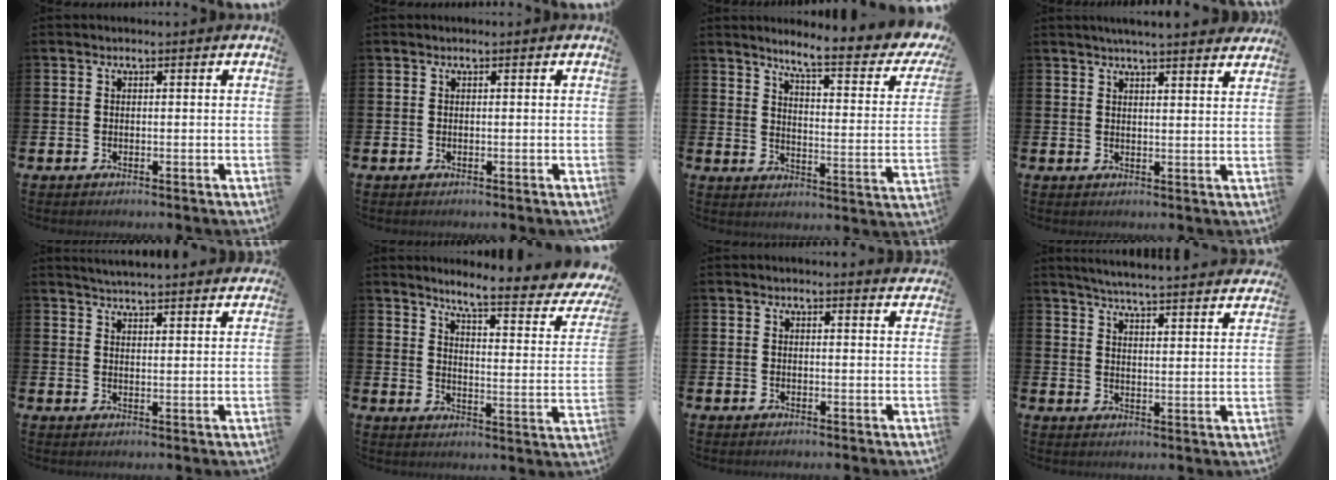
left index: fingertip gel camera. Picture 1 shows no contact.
{"total": 0.0}
{"total": 6.4, "force": [5.1, 0.9, 3.7], "torque": [-0.072, -0.048, 0.072]}
{"total": 4.2, "force": [4.1, -0.4, 0.8], "torque": [-0.012, -0.022, 0.072]}
{"total": 4.4, "force": [4.4, -0.3, 0.1], "torque": [-0.006, -0.030, 0.078]}
{"total": 6.1, "force": [4.9, 0.7, 3.4], "torque": [-0.066, -0.050, 0.068]}
{"total": 1.6, "force": [1.6, -0.1, -0.1], "torque": [0.011, -0.013, 0.026]}
{"total": 5.4, "force": [5.3, -0.2, 1.1], "torque": [-0.032, -0.046, 0.089]}